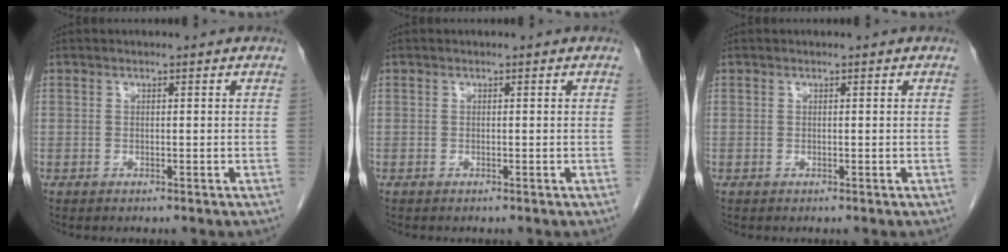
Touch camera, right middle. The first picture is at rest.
{"total": 0.0}
{"total": 0.0}